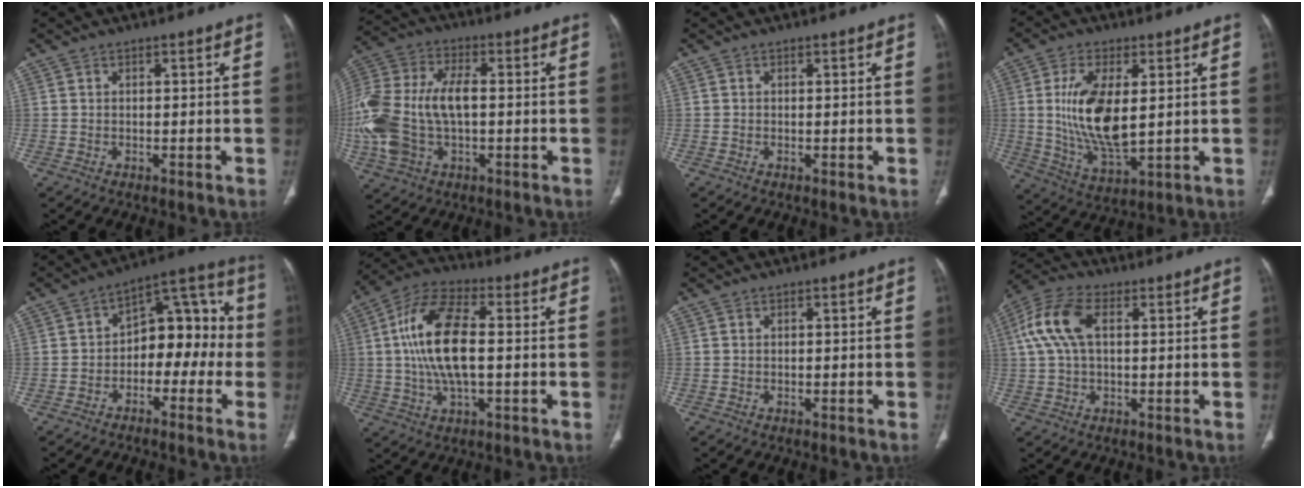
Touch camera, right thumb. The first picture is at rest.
{"total": 19.9, "force": [-1.3, 11.5, 16.2], "torque": [-0.388, 0.014, -0.021]}
{"total": 0.0}
{"total": 13.6, "force": [1.7, 6.0, 12.1], "torque": [-0.236, -0.024, 0.042]}
{"total": 13.8, "force": [-2.3, 8.7, 10.5], "torque": [-0.092, 0.058, -0.046]}
{"total": 15.2, "force": [0.6, 6.4, 13.8], "torque": [-0.283, 0.019, 0.007]}
{"total": 0.0}
{"total": 10.1, "force": [2.2, 5.5, 8.2], "torque": [-0.188, 0.028, 0.039]}